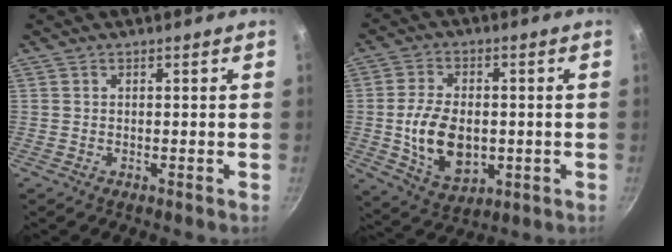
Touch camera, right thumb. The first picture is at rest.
{"total": 12.8, "force": [-1.1, 8.2, 9.7], "torque": [-0.162, 0.000, -0.009]}